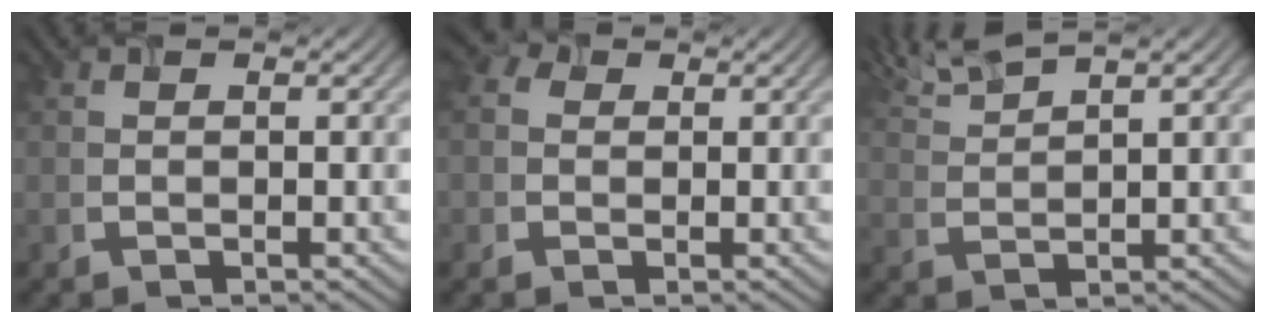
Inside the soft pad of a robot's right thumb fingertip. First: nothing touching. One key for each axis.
{"total": 2.7, "fx": 0.2, "fy": 2.5, "fz": 1.1, "tx": -0.029, "ty": 0.012, "tz": 0.005}
{"total": 4.5, "fx": 3.6, "fy": 0.4, "fz": 2.6, "tx": -0.060, "ty": 0.023, "tz": 0.086}